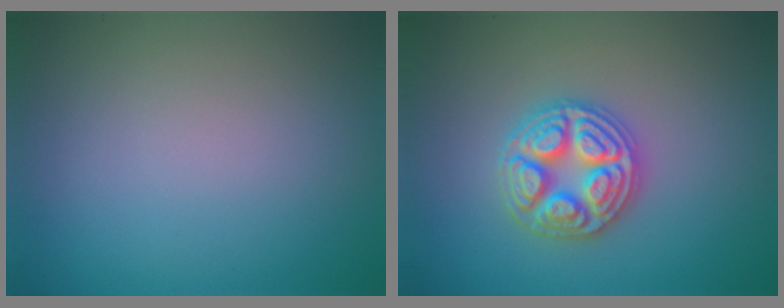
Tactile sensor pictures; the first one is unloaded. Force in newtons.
{"total": 4.7, "press": 4.7, "slide": 0.5}